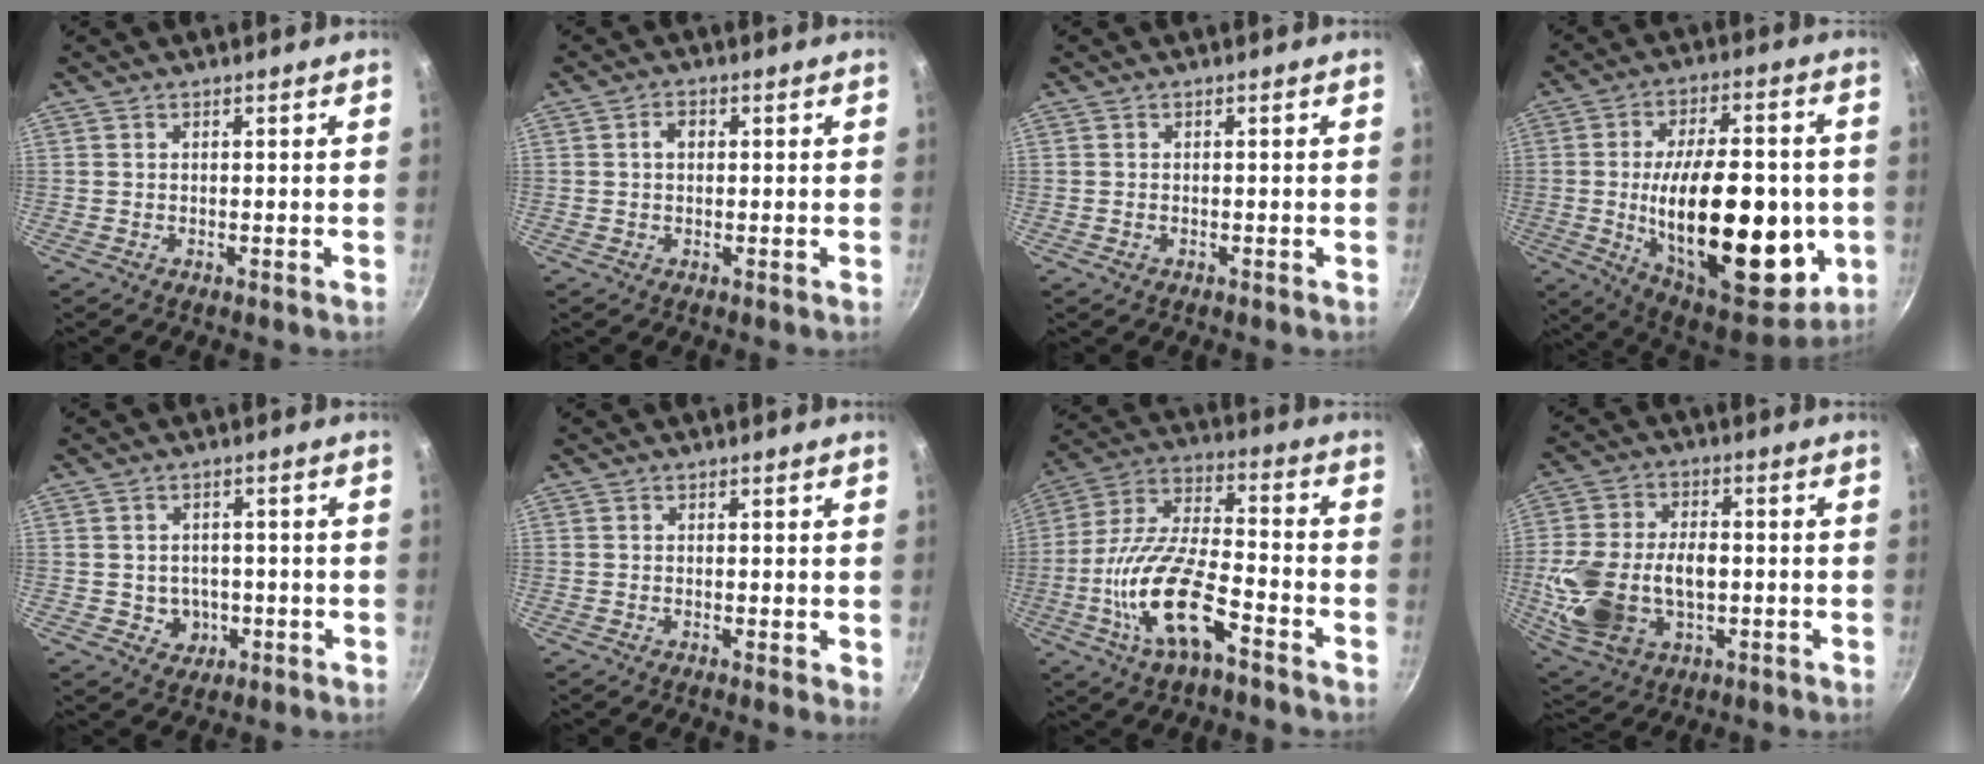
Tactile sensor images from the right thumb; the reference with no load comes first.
{"total": 2.4, "force": [0.4, 1.7, 1.6], "torque": [-0.018, 0.008, 0.004]}
{"total": 0.7, "force": [-0.3, 0.5, 0.3], "torque": [-0.005, -0.001, -0.006]}
{"total": 29.8, "force": [-3.7, 14.3, 25.9], "torque": [-0.366, 0.003, -0.041]}
{"total": 4.5, "force": [-0.8, 4.1, 1.6], "torque": [-0.005, 0.012, 0.002]}
{"total": 1.6, "force": [0.1, 0.5, 1.5], "torque": [-0.019, -0.006, -0.001]}
{"total": 17.2, "force": [-7.3, 6.6, 14.2], "torque": [-0.264, 0.038, -0.148]}
{"total": 17.1, "force": [-1.9, 11.3, 12.6], "torque": [-0.240, 0.015, -0.024]}